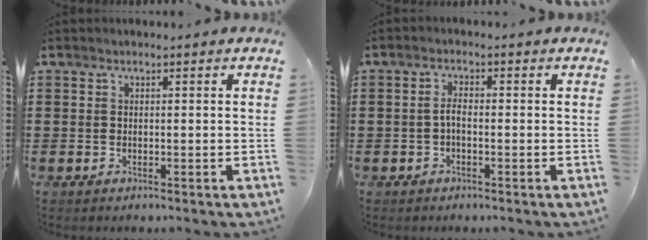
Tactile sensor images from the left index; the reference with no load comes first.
{"total": 2.0, "force": [-0.6, 0.7, 1.8], "torque": [-0.041, 0.001, -0.015]}